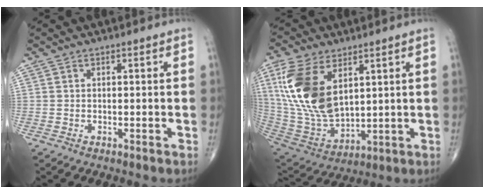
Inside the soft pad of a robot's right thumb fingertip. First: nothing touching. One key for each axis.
{"total": 18.6, "fx": 6.4, "fy": 10.1, "fz": 14.2, "tx": -0.288, "ty": -0.027, "tz": 0.134}